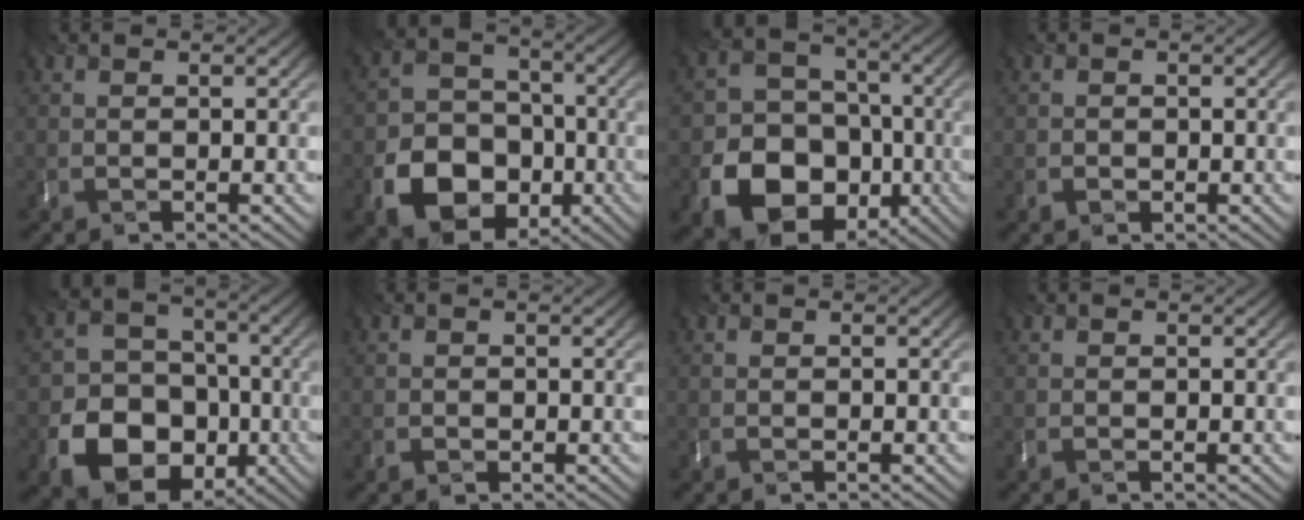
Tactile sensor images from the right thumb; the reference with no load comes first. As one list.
[{"total": 11.1, "force": [-5.7, 8.4, 4.6], "torque": [-0.083, -0.045, -0.133]}, {"total": 14.5, "force": [-6.8, 11.4, 5.7], "torque": [-0.091, -0.064, -0.153]}, {"total": 0.8, "force": [-0.5, 0.5, -0.5], "torque": [0.011, -0.008, -0.014]}, {"total": 12.9, "force": [-6.1, 10.2, 5.0], "torque": [-0.079, -0.060, -0.146]}, {"total": 0.5, "force": [-0.2, 0.3, -0.4], "torque": [0.008, -0.003, -0.006]}, {"total": 0.0}, {"total": 0.0}]